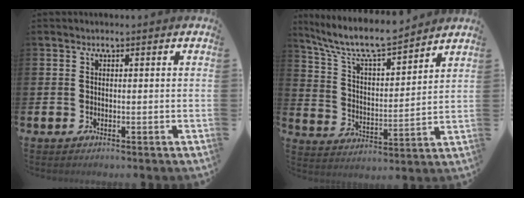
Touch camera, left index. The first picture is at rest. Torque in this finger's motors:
{"motor_torque": [0.97, -1.17, 0.36, 0.21]}